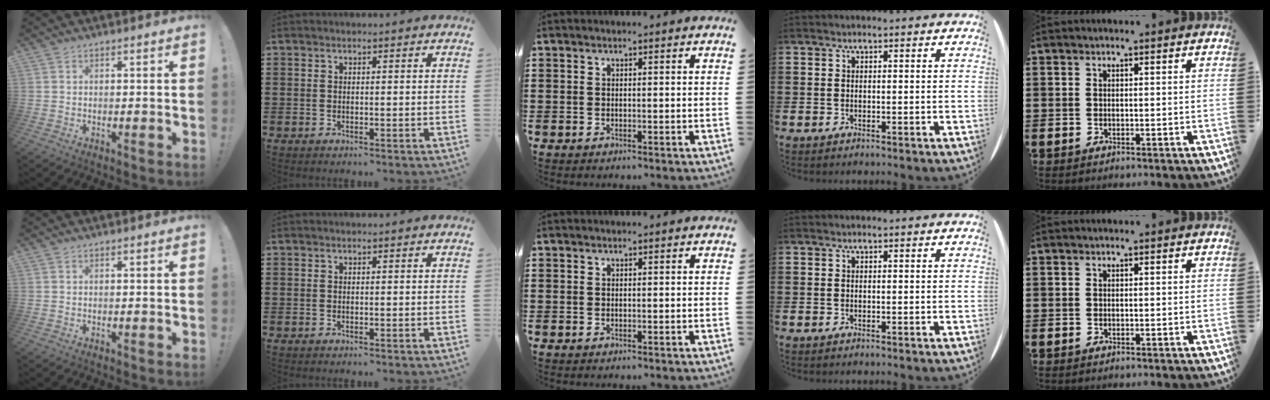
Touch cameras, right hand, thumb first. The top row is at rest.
{}